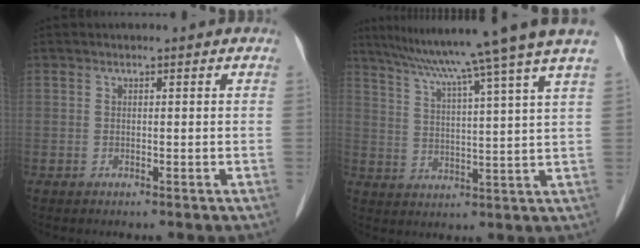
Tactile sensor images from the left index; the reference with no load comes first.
{"total": 17.1, "force": [14.1, -2.5, 9.4], "torque": [-0.151, -0.017, 0.189]}